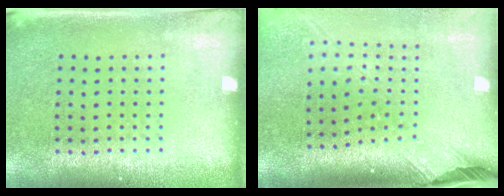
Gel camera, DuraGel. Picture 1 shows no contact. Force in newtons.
{"total": 2.6, "press": 1.9, "slide": 1.8}